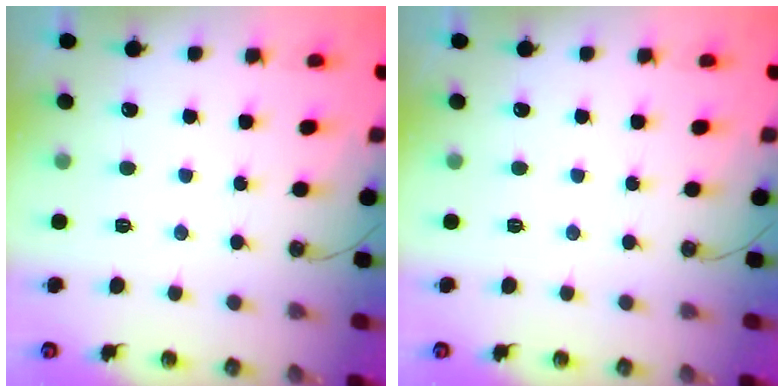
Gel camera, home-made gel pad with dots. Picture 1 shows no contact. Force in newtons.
{"total": 0.0}